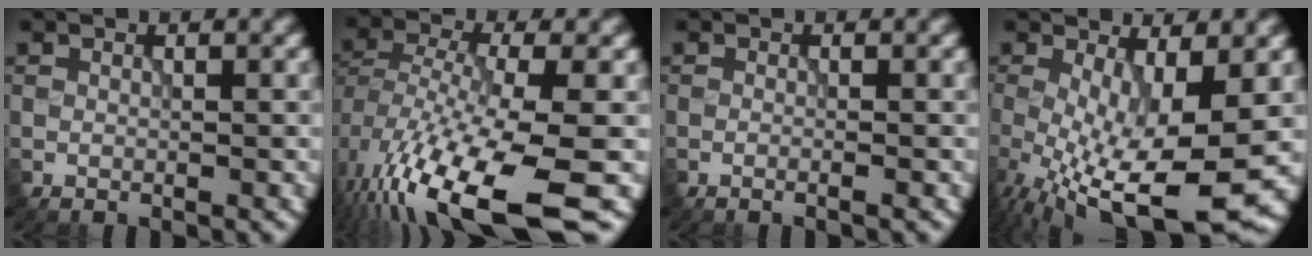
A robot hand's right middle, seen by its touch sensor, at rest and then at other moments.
{"total": 13.7, "force": [-7.1, 4.3, 10.9], "torque": [-0.222, -0.025, -0.115]}
{"total": 1.0, "force": [-0.2, 0.4, 0.9], "torque": [-0.006, -0.007, -0.014]}
{"total": 12.6, "force": [-3.4, 4.2, 11.4], "torque": [-0.202, -0.033, -0.047]}